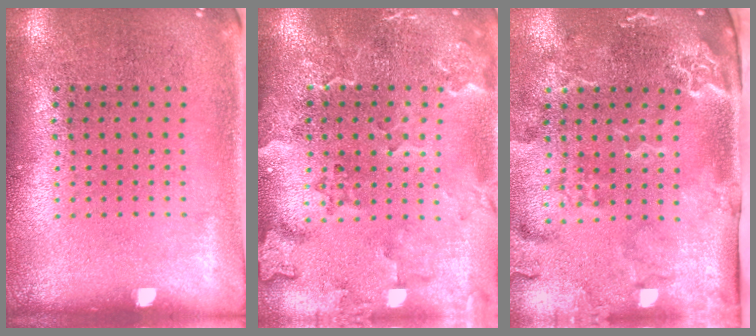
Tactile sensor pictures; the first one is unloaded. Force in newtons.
{"total": 2.3, "press": 2.1, "slide": 0.8}
{"total": 3.1, "press": 2.4, "slide": 2.0}